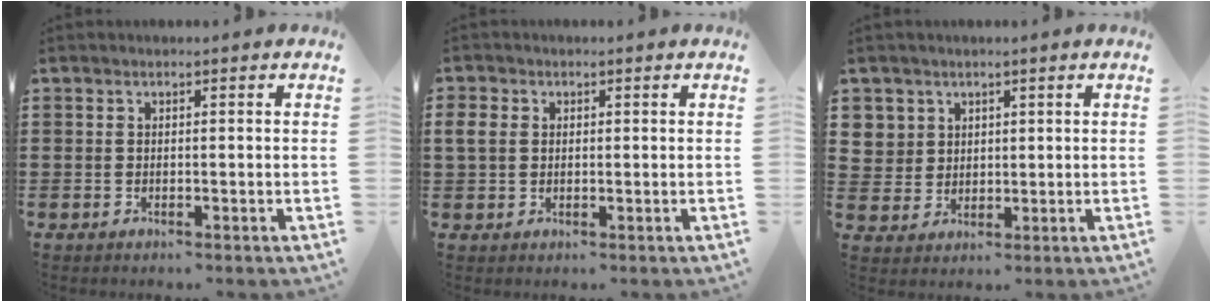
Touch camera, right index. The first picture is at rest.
{"total": 2.6, "force": [0.4, 2.2, 1.3], "torque": [-0.041, 0.006, 0.004]}
{"total": 4.1, "force": [2.0, 3.6, 0.2], "torque": [-0.023, 0.014, 0.038]}